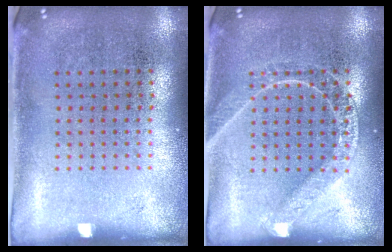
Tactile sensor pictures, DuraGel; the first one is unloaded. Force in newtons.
{"total": 2.2, "press": 2.1, "slide": 0.3}